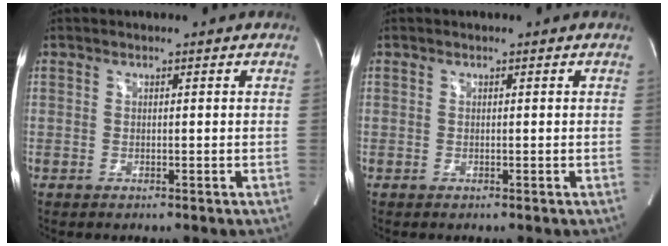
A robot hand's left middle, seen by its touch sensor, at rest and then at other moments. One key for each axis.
{"total": 0.0}